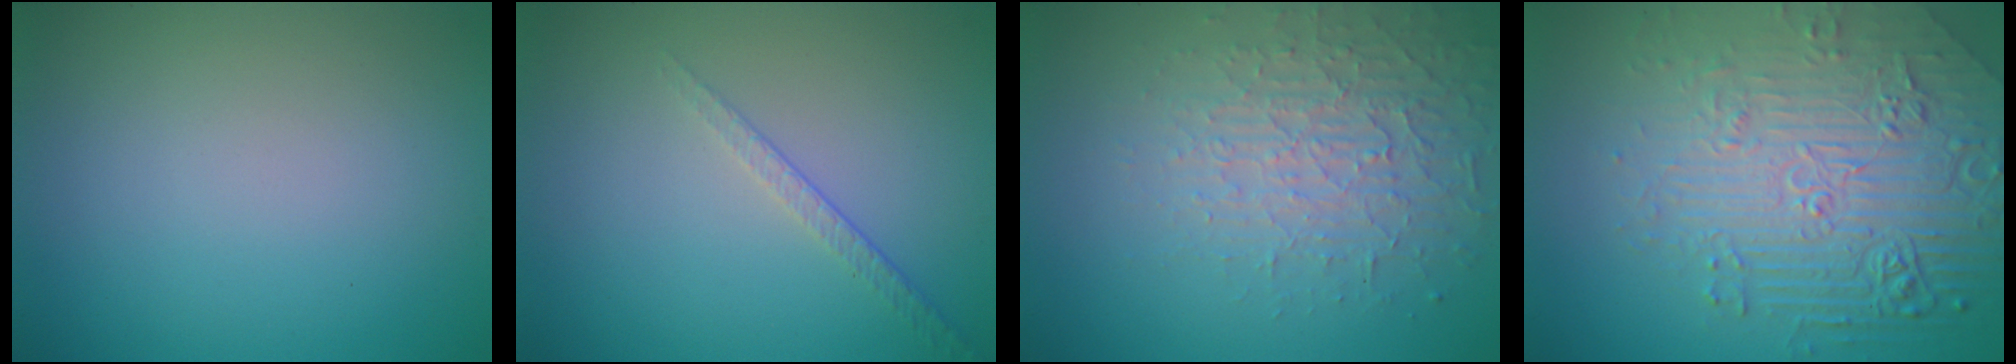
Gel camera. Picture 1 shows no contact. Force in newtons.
{"total": 1.4, "press": 0.8, "slide": 1.1}
{"total": 3.7, "press": 3.4, "slide": 1.3}
{"total": 8.6, "press": 5.9, "slide": 6.2}